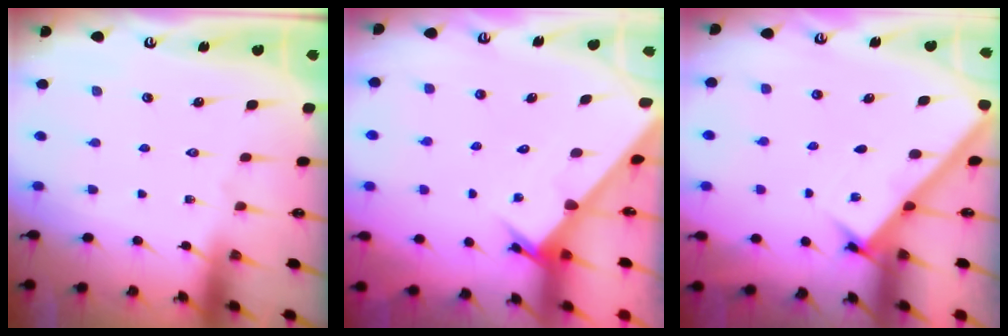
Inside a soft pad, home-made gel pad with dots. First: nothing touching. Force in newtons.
{"total": 2.8, "press": 2.8, "slide": 0.1}
{"total": 2.8, "press": 2.8, "slide": 0.4}